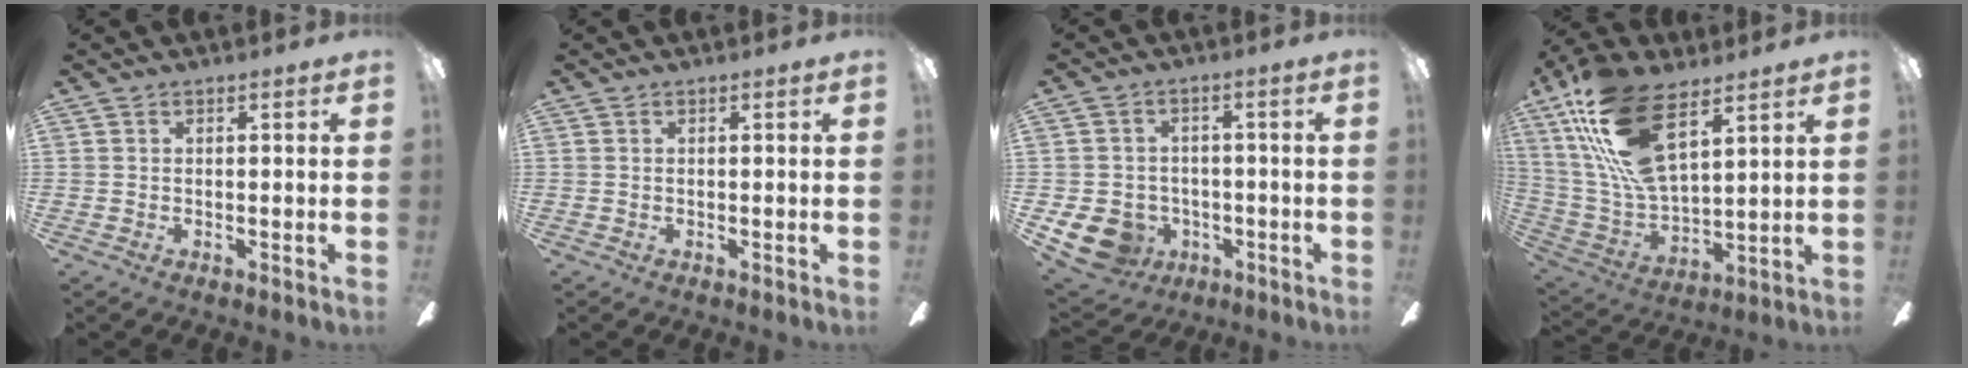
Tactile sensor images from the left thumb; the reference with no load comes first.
{"total": 0.0}
{"total": 8.8, "force": [-4.3, 7.0, 3.2], "torque": [-0.104, 0.020, -0.078]}
{"total": 21.2, "force": [12.0, 8.9, 15.1], "torque": [-0.328, -0.054, 0.210]}